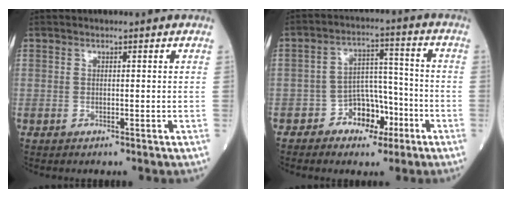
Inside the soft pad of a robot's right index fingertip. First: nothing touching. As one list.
[{"total": 7.0, "force": [-3.8, 4.4, 3.9], "torque": [-0.063, 0.024, -0.061]}]